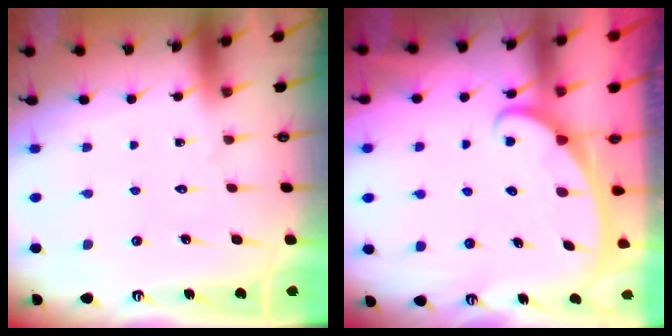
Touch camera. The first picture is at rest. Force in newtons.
{"total": 2.5, "press": 2.4, "slide": 0.4}